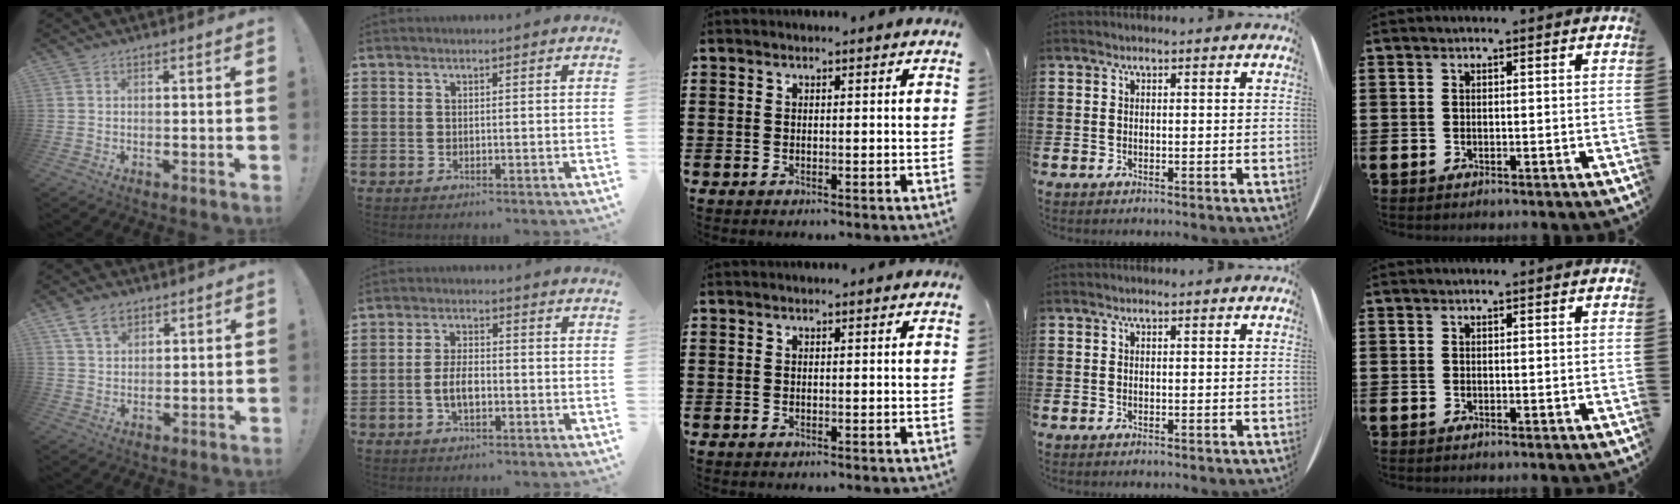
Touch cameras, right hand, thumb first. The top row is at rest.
{"thumb": {"total": 7.5, "force": [4.5, 4.7, 3.8], "torque": [-0.064, -0.011, 0.087]}, "index": {"total": 4.3, "force": [-0.9, 2.0, 3.7], "torque": [-0.086, 0.000, -0.022]}}